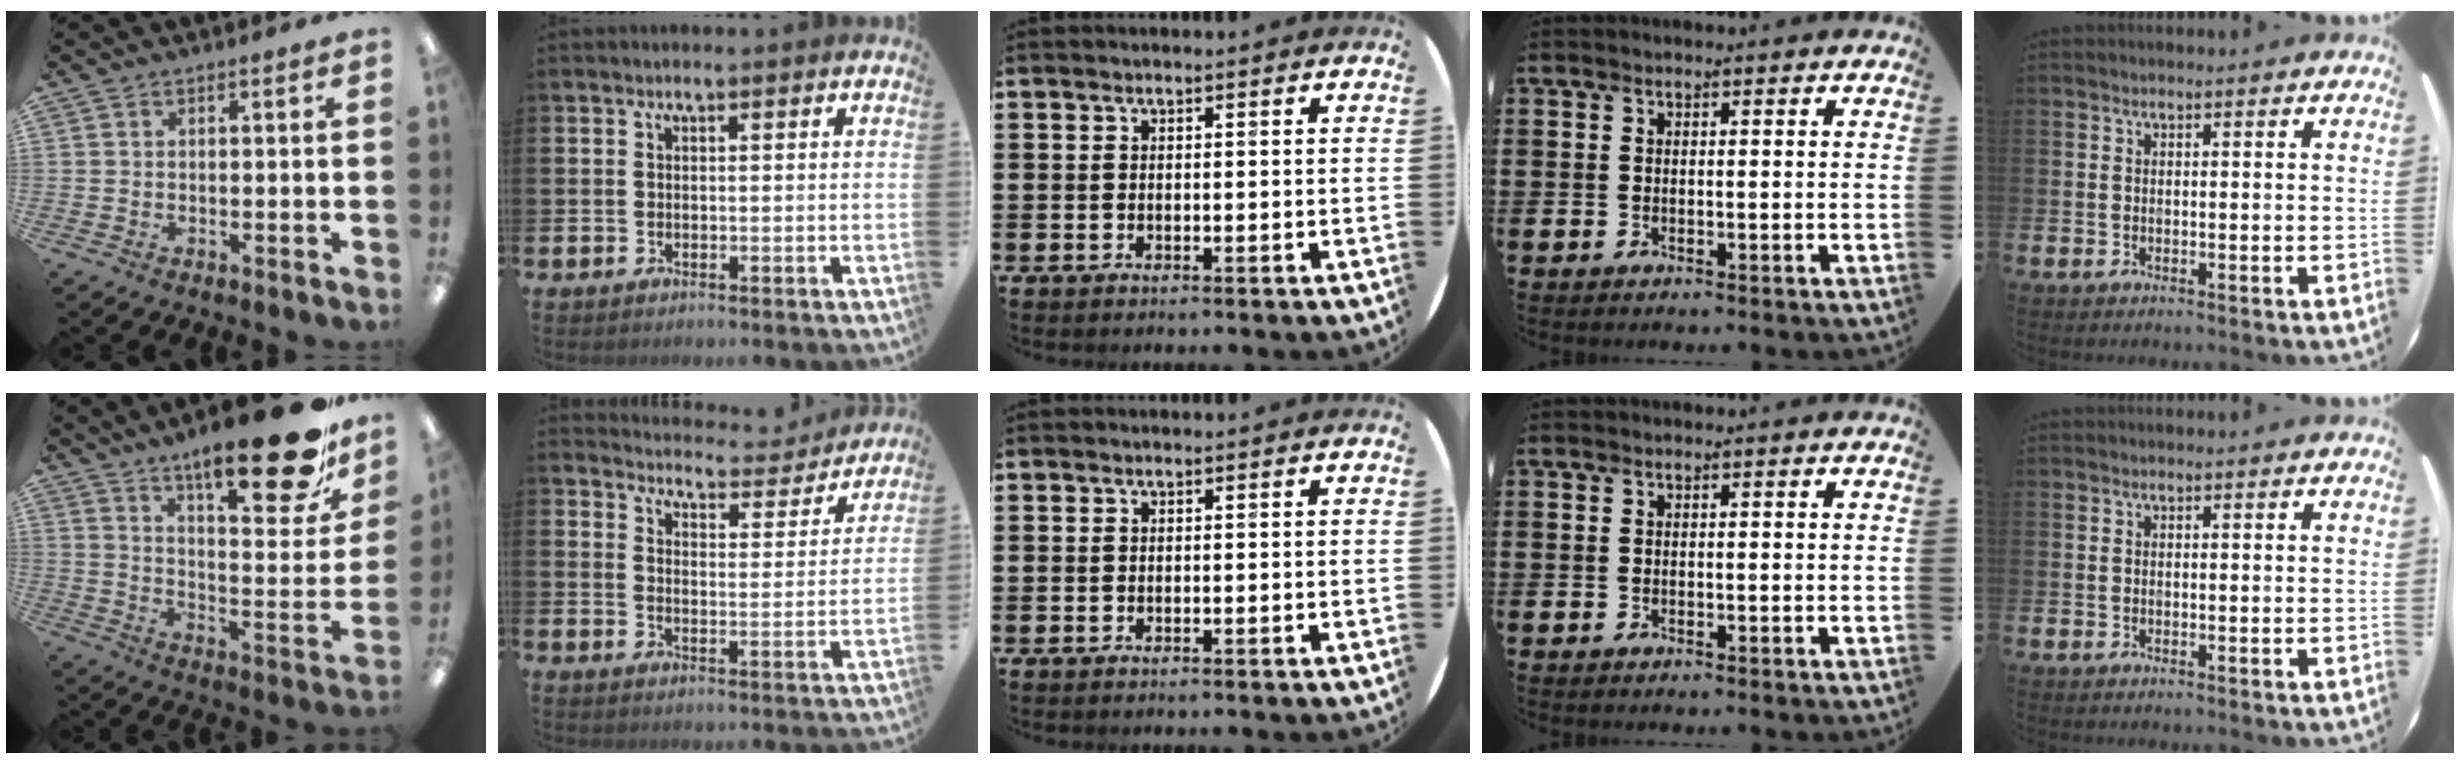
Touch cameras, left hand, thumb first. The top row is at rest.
{"thumb": {"total": 23.8, "force": [15.6, 7.5, 16.3], "torque": [-0.225, -0.107, 0.249]}, "index": {"total": 4.9, "force": [4.9, 0.6, 0.3], "torque": [-0.027, -0.041, 0.081]}}